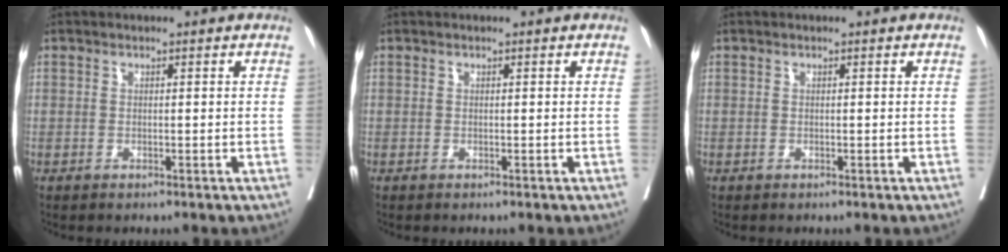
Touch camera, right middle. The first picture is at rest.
{"total": 0.0}
{"total": 0.0}